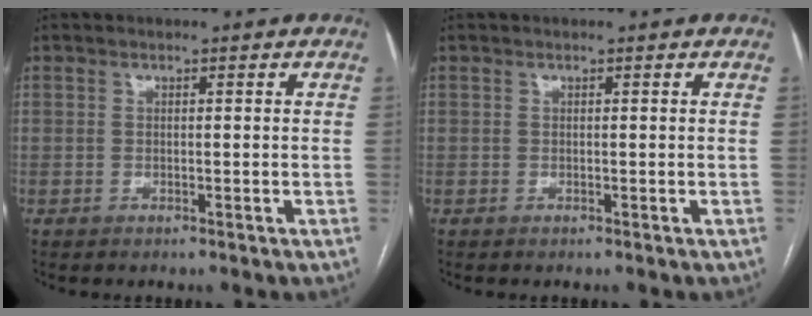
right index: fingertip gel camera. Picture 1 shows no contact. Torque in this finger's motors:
{"motor_torque": [0.00, 0.00, 0.00, 0.00]}